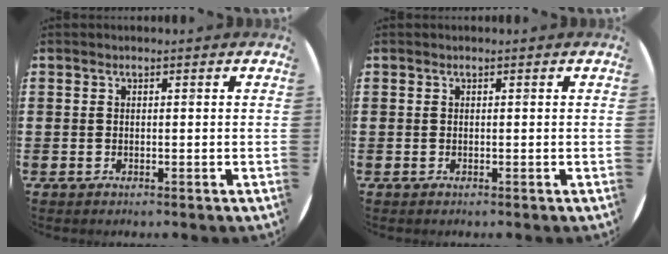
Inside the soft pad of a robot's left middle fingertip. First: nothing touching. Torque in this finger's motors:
{"motor_torque": [0.00, 0.00, 0.00, 0.00]}